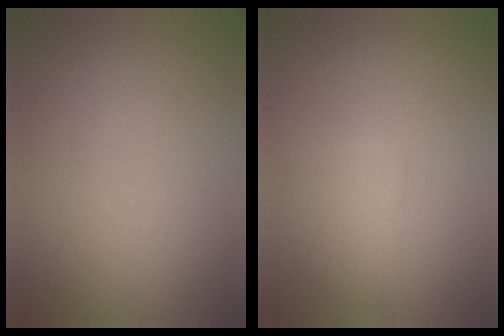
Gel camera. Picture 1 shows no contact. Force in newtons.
{"total": 2.4, "press": 2.4, "slide": 0.2}